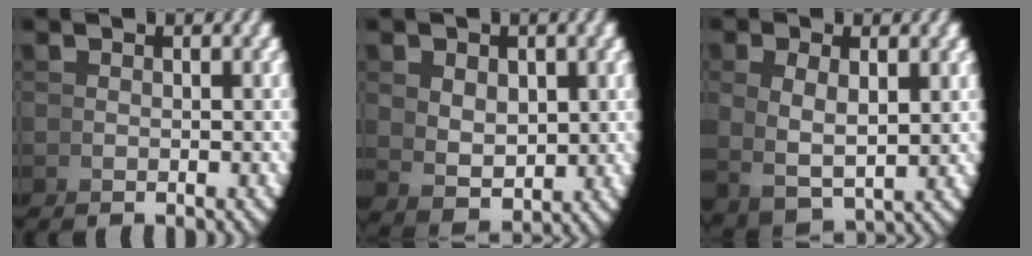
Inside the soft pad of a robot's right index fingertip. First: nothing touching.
{"total": 2.6, "force": [0.9, 1.4, 2.0], "torque": [-0.033, -0.011, 0.035]}
{"total": 3.9, "force": [1.1, 2.2, 3.0], "torque": [-0.063, -0.001, 0.030]}